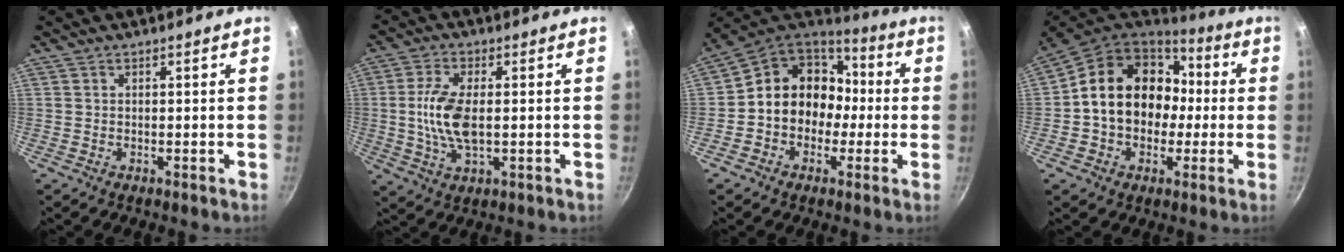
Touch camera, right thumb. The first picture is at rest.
{"total": 9.5, "force": [0.0, 4.5, 8.3], "torque": [-0.171, 0.002, -0.003]}
{"total": 14.4, "force": [-0.8, 12.5, 7.2], "torque": [-0.064, 0.047, -0.027]}
{"total": 18.8, "force": [0.4, 15.1, 11.1], "torque": [-0.153, 0.053, 0.004]}